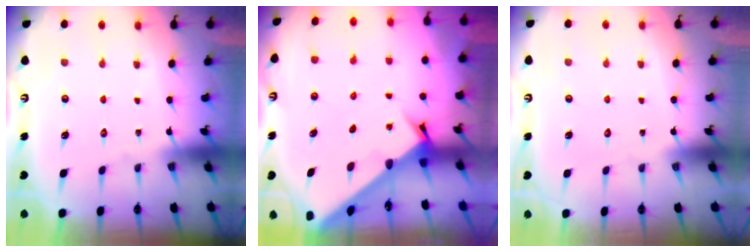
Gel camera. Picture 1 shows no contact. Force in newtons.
{"total": 2.2, "press": 2.2, "slide": 0.2}
{"total": 1.8, "press": 1.8, "slide": 0.1}